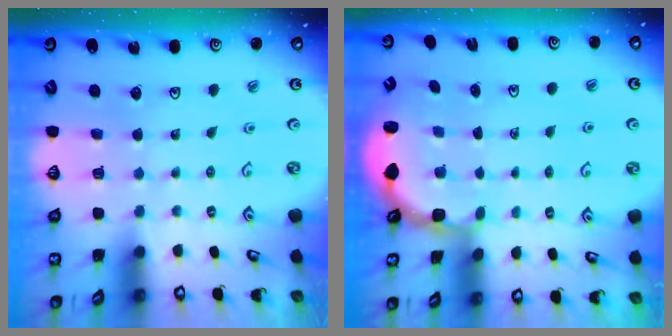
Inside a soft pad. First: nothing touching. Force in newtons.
{"total": 2.5, "press": 1.9, "slide": 1.6}